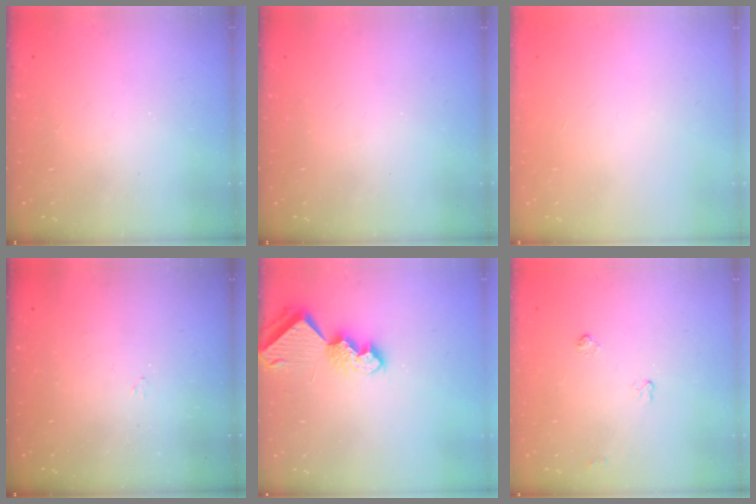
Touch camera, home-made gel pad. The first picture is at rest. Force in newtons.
{"total": 0.0}
{"total": 0.0}
{"total": 2.9, "press": 2.8, "slide": 0.4}
{"total": 9.5, "press": 9.4, "slide": 0.9}
{"total": 4.7, "press": 4.6, "slide": 0.6}